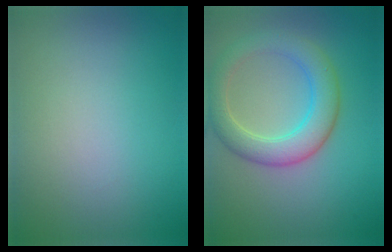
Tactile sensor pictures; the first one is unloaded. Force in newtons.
{"total": 5.0, "press": 5.0, "slide": 0.5}